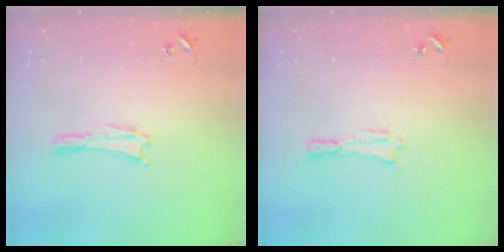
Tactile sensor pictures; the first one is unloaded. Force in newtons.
{"total": 0.0}